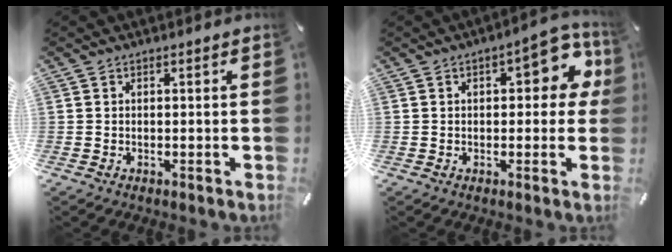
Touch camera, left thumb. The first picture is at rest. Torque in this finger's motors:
{"motor_torque": [0.36, 0.28, 0.47, 0.29, 0.02]}